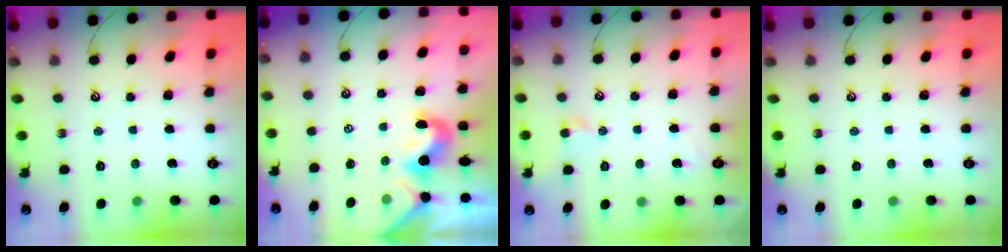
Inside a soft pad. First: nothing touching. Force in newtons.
{"total": 0.7, "press": 0.7, "slide": 0.3}
{"total": 2.3, "press": 2.2, "slide": 0.6}
{"total": 0.0}